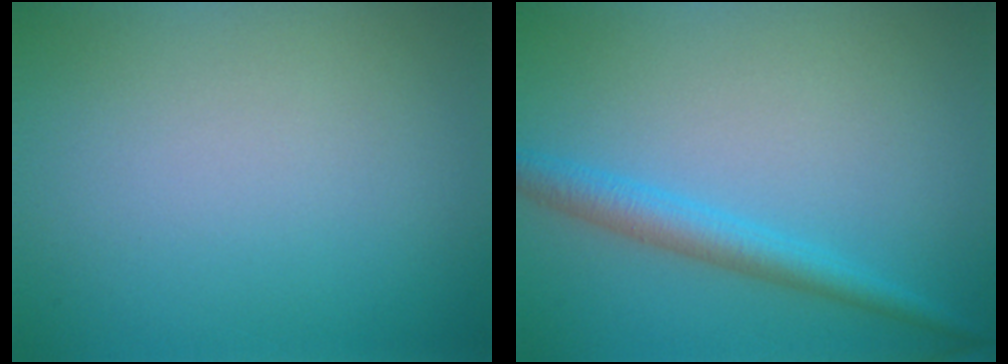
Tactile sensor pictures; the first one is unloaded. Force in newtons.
{"total": 3.0, "press": 3.0, "slide": 0.1}